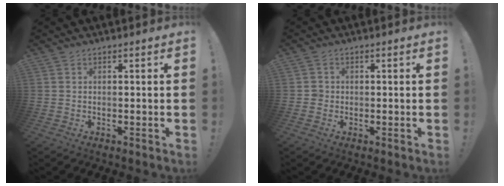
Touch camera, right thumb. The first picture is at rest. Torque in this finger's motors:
{"motor_torque": [0.04, 0.02, 0.16, -0.16, -0.02]}